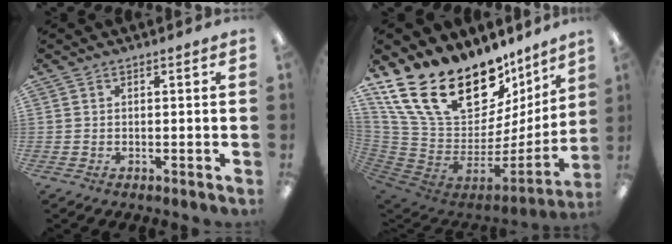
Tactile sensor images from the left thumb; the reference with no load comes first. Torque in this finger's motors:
{"motor_torque": [2.84, 2.17, 1.35, -1.42, 0.60]}